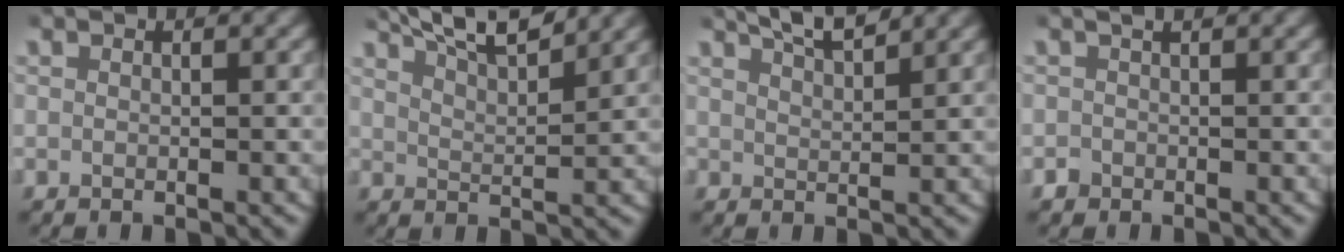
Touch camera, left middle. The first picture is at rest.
{"total": 7.0, "force": [6.1, 1.3, 3.2], "torque": [-0.059, 0.007, 0.099]}
{"total": 5.0, "force": [4.3, 1.1, 2.3], "torque": [-0.040, 0.007, 0.075]}
{"total": 0.7, "force": [-0.2, 0.7, 0.0], "torque": [0.001, 0.001, -0.005]}